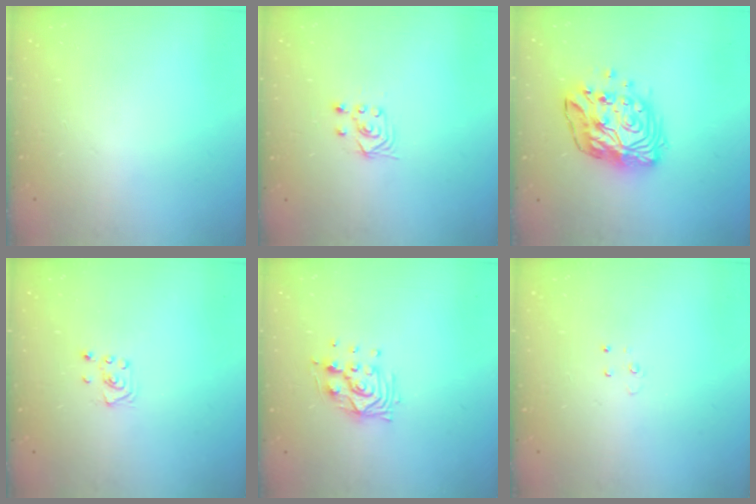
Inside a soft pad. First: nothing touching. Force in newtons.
{"total": 2.8, "press": 2.4, "slide": 1.4}
{"total": 14.9, "press": 14.8, "slide": 1.4}
{"total": 3.0, "press": 2.9, "slide": 0.3}
{"total": 9.5, "press": 9.5, "slide": 0.4}
{"total": 3.0, "press": 2.9, "slide": 0.3}